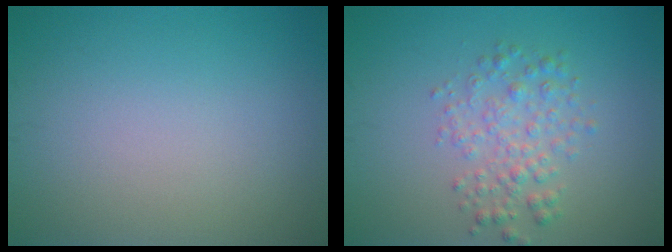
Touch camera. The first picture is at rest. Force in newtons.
{"total": 2.8, "press": 2.8, "slide": 0.0}